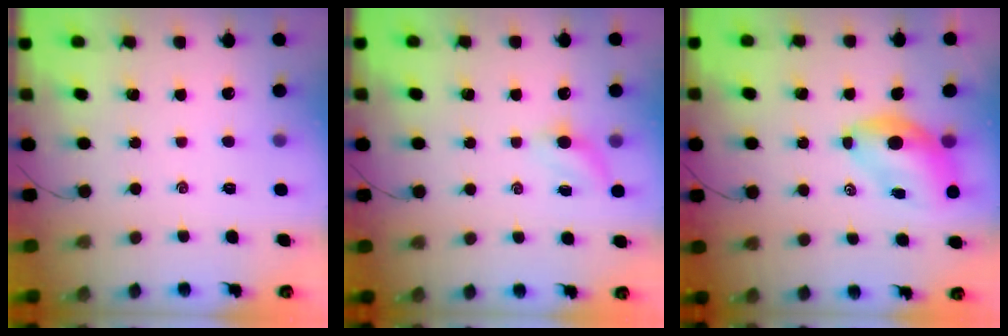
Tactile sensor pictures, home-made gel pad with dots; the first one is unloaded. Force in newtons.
{"total": 4.8, "press": 4.6, "slide": 1.6}
{"total": 8.3, "press": 8.0, "slide": 2.2}